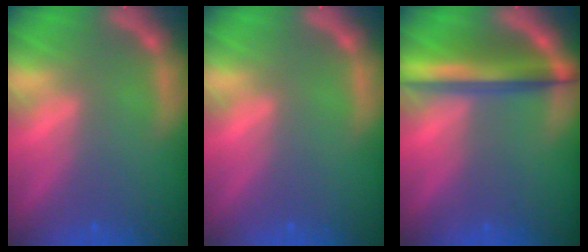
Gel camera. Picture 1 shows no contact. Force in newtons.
{"total": 0.0}
{"total": 6.5}